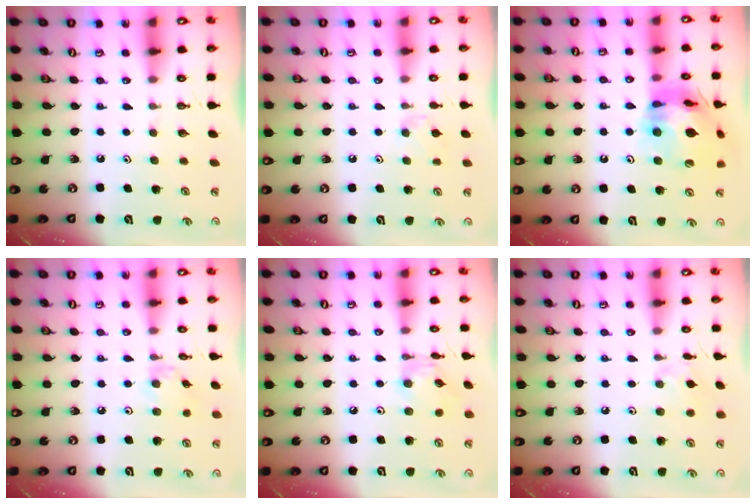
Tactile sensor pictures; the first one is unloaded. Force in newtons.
{"total": 5.2, "press": 5.1, "slide": 1.0}
{"total": 17.8, "press": 17.7, "slide": 2.3}
{"total": 4.3, "press": 4.2, "slide": 0.6}
{"total": 3.3, "press": 3.3, "slide": 0.3}
{"total": 5.4, "press": 5.4, "slide": 0.8}